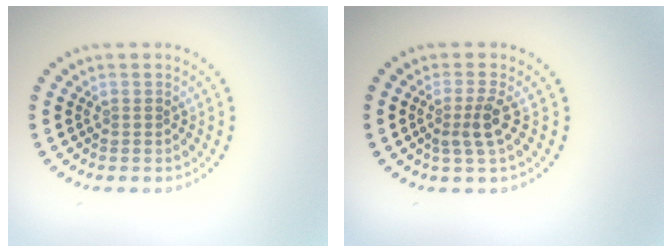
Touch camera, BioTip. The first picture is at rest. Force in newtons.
{"total": 2.3, "press": 1.8, "slide": 1.5}